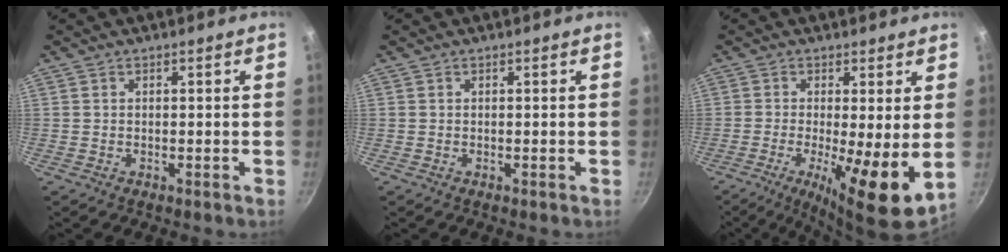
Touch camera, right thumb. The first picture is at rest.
{"total": 0.0}
{"total": 11.0, "force": [-1.2, 2.3, 10.7], "torque": [-0.176, -0.018, -0.019]}